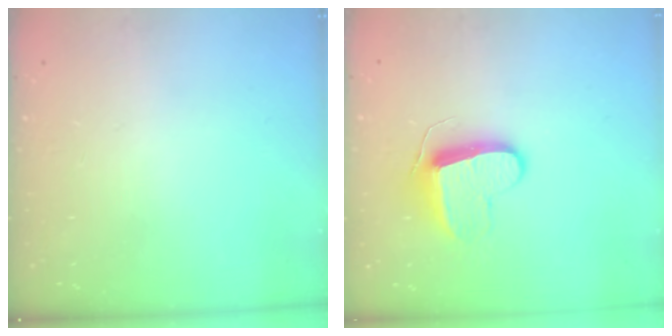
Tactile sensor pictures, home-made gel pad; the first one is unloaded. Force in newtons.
{"total": 9.8, "press": 9.8, "slide": 0.2}